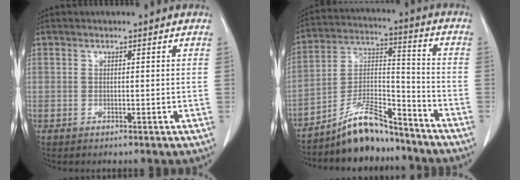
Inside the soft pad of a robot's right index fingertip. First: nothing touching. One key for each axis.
{"total": 10.5, "fx": -9.3, "fy": 2.3, "fz": 4.2, "tx": -0.078, "ty": 0.028, "tz": -0.164}